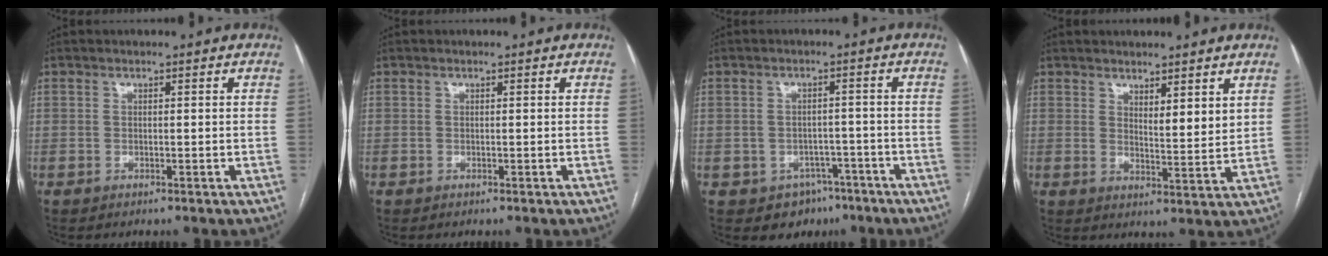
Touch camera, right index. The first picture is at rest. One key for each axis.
{"total": 0.0}
{"total": 5.9, "fx": -3.4, "fy": 4.6, "fz": 1.0, "tx": -0.001, "ty": 0.016, "tz": -0.038}
{"total": 4.3, "fx": 2.9, "fy": 0.9, "fz": 3.0, "tx": -0.050, "ty": -0.017, "tz": 0.053}